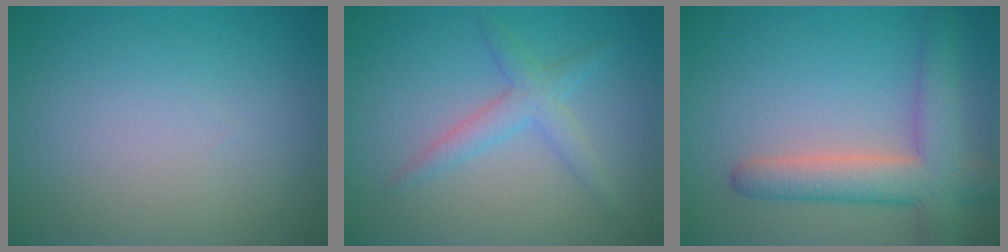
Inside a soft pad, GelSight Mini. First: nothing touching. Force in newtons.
{"total": 2.5, "press": 2.5, "slide": 0.1}
{"total": 5.8, "press": 5.8, "slide": 0.5}